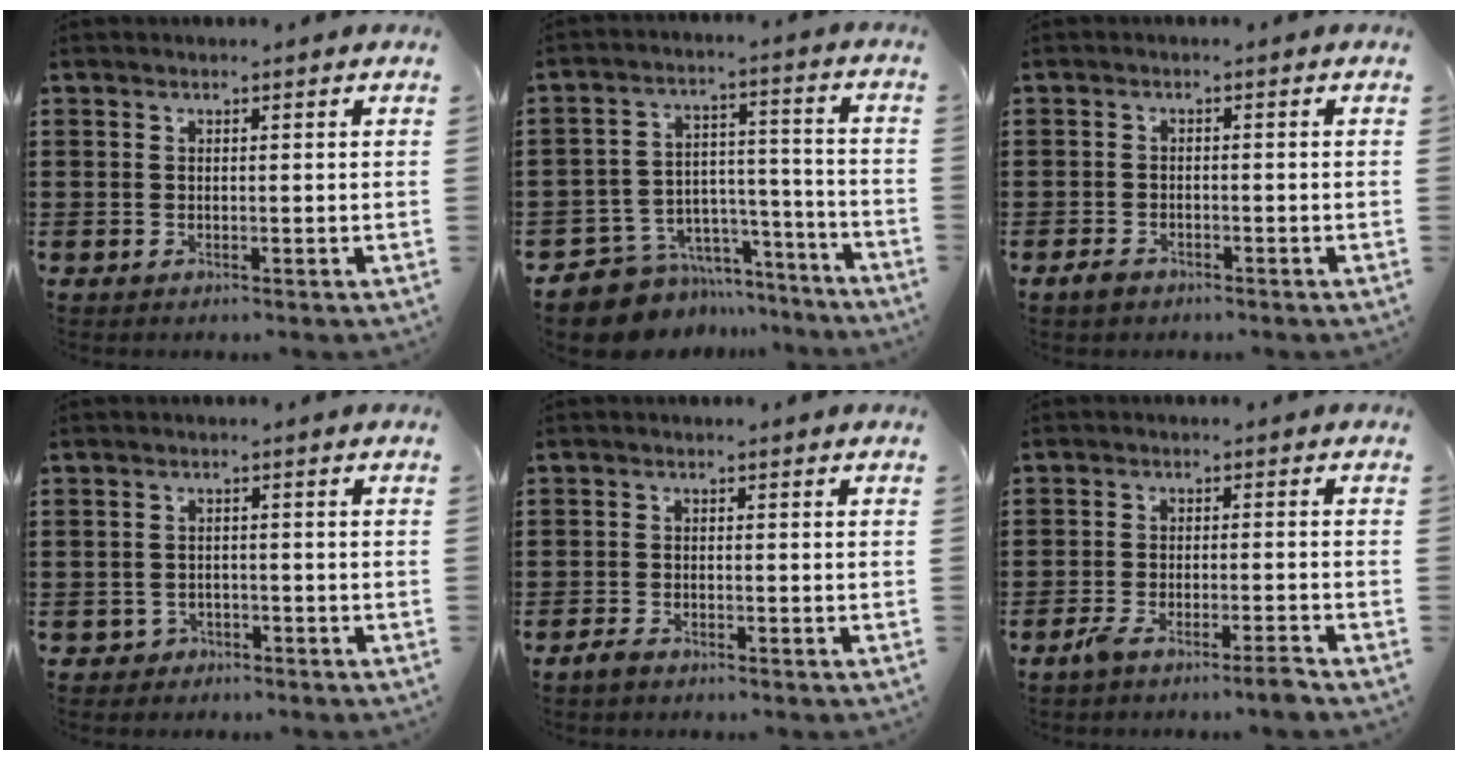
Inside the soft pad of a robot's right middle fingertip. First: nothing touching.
{"total": 8.9, "force": [-8.0, 3.8, 0.8], "torque": [-0.025, 0.020, -0.154]}
{"total": 1.9, "force": [-1.4, 0.9, 0.8], "torque": [-0.024, 0.000, -0.031]}
{"total": 1.6, "force": [-1.3, 0.9, -0.1], "torque": [-0.006, 0.001, -0.032]}
{"total": 1.7, "force": [-1.4, 0.6, 0.8], "torque": [-0.030, -0.003, -0.033]}
{"total": 3.7, "force": [-3.0, -0.1, 2.3], "torque": [-0.036, -0.001, -0.053]}